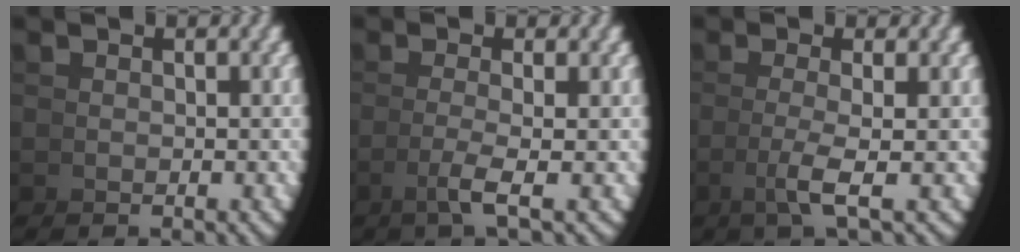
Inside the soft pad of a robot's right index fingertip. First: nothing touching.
{"total": 2.3, "force": [-0.4, -0.9, 2.1], "torque": [-0.043, -0.005, -0.004]}
{"total": 2.6, "force": [-0.2, -0.7, 2.5], "torque": [-0.052, -0.006, 0.002]}